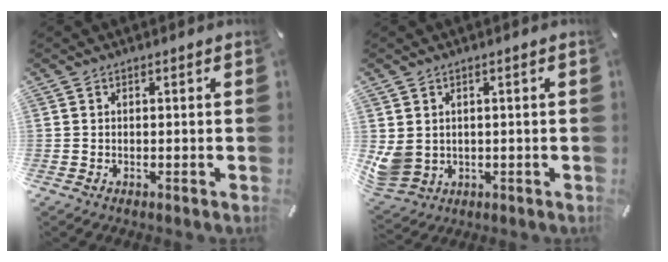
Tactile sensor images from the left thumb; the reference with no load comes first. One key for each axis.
{"total": 5.5, "fx": 1.2, "fy": 5.0, "fz": 2.0, "tx": -0.055, "ty": -0.003, "tz": 0.023}